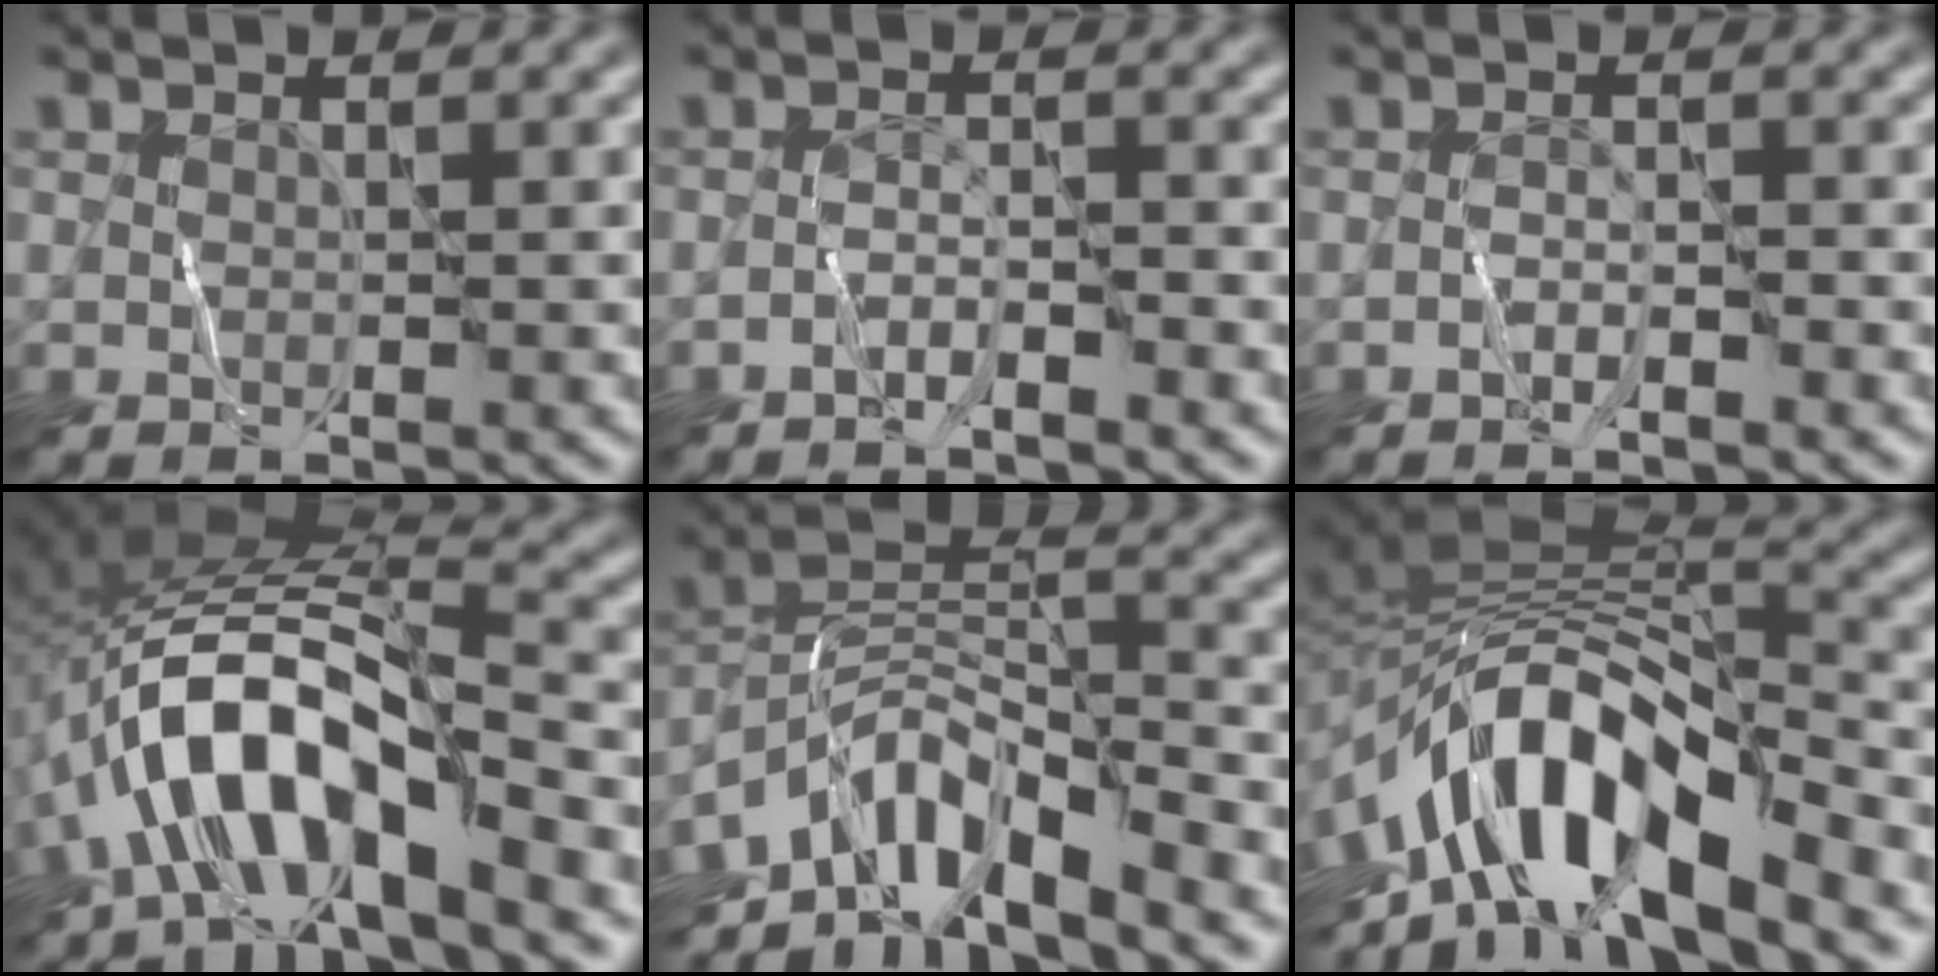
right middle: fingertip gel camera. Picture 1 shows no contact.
{"total": 1.4, "force": [-1.3, -0.1, 0.7], "torque": [-0.014, 0.006, -0.027]}
{"total": 0.9, "force": [-0.8, -0.2, 0.3], "torque": [-0.005, 0.003, -0.018]}
{"total": 9.6, "force": [-4.8, 3.1, 7.6], "torque": [-0.136, 0.016, -0.094]}
{"total": 8.4, "force": [-6.1, 2.6, 5.2], "torque": [-0.077, 0.002, -0.129]}
{"total": 11.2, "force": [-5.6, 4.5, 8.6], "torque": [-0.133, 0.015, -0.106]}